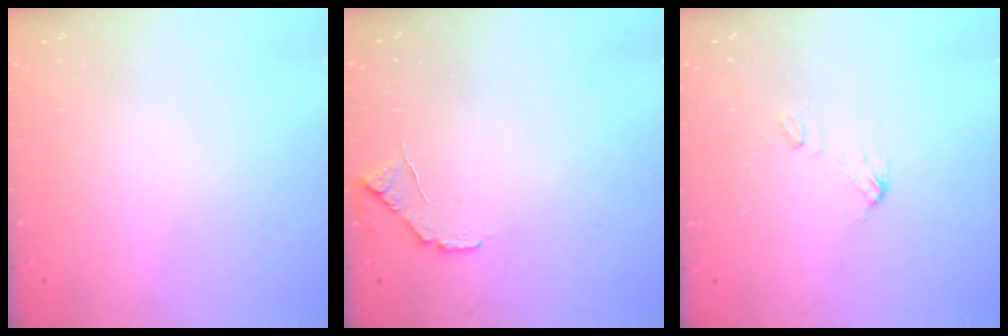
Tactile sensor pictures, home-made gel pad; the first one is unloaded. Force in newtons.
{"total": 6.4, "press": 6.4, "slide": 0.4}
{"total": 4.6, "press": 4.6, "slide": 0.4}